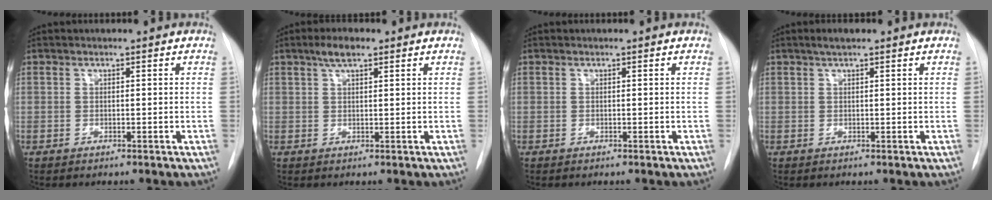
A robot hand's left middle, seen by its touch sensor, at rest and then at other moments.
{"total": 3.2, "force": [2.1, 0.9, 2.3], "torque": [-0.045, 0.008, 0.037]}
{"total": 0.0}
{"total": 1.8, "force": [1.3, 0.3, 1.3], "torque": [-0.026, 0.009, 0.020]}